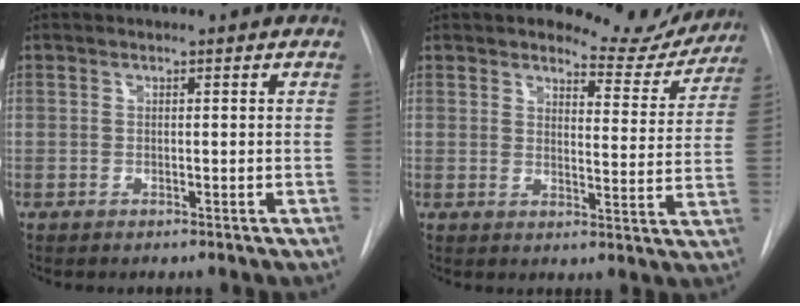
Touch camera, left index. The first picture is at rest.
{"total": 9.6, "force": [9.1, 3.0, 1.1], "torque": [0.004, -0.031, 0.097]}